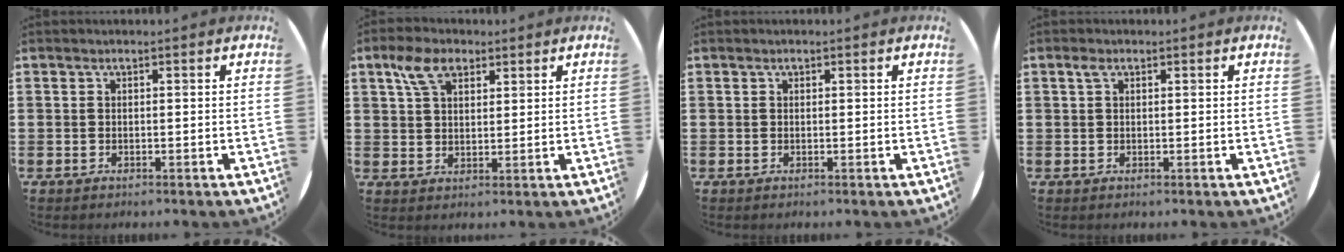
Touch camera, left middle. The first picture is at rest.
{"total": 5.4, "force": [3.3, 3.0, 3.0], "torque": [-0.061, 0.008, 0.059]}
{"total": 0.0}
{"total": 1.2, "force": [0.6, 0.7, 0.7], "torque": [-0.017, 0.006, 0.011]}